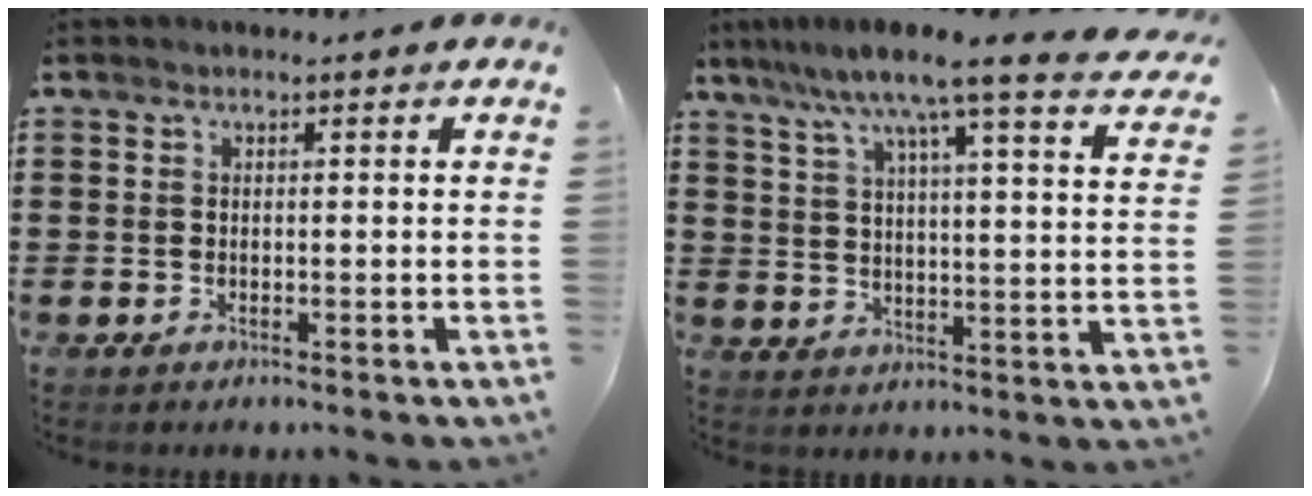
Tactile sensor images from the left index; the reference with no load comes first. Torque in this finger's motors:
{"motor_torque": [2.14, 0.00, 0.63, 0.21]}